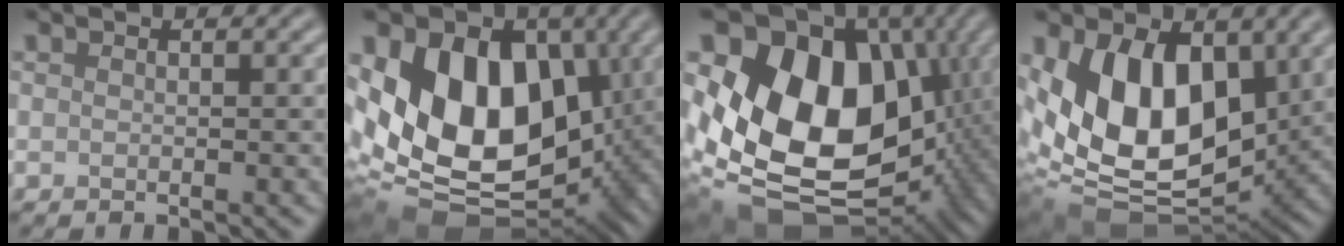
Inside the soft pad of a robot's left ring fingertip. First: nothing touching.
{"total": 17.1, "force": [1.3, 11.7, 12.4], "torque": [-0.199, -0.016, 0.026]}
{"total": 17.7, "force": [1.1, 12.9, 12.1], "torque": [-0.214, -0.006, 0.023]}
{"total": 13.8, "force": [1.1, 8.6, 10.7], "torque": [-0.201, -0.021, 0.010]}